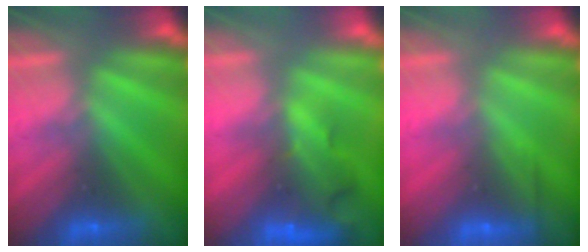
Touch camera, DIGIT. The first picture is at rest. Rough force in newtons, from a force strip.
{"total": 7.1}
{"total": 2.5}